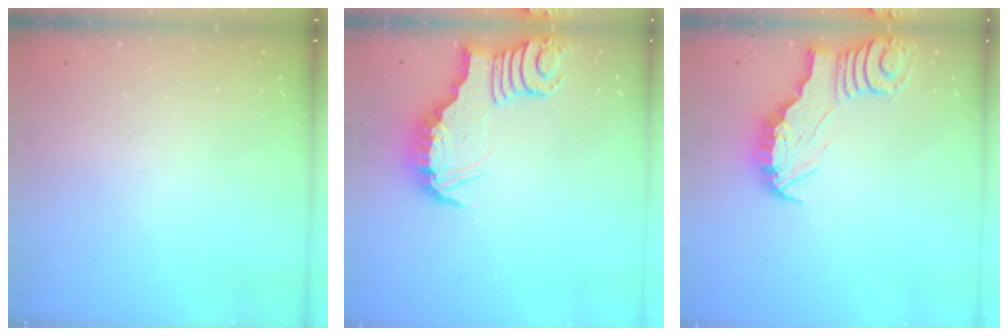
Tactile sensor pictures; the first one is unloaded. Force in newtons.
{"total": 3.8, "press": 3.8, "slide": 0.1}
{"total": 3.0, "press": 3.0, "slide": 0.3}